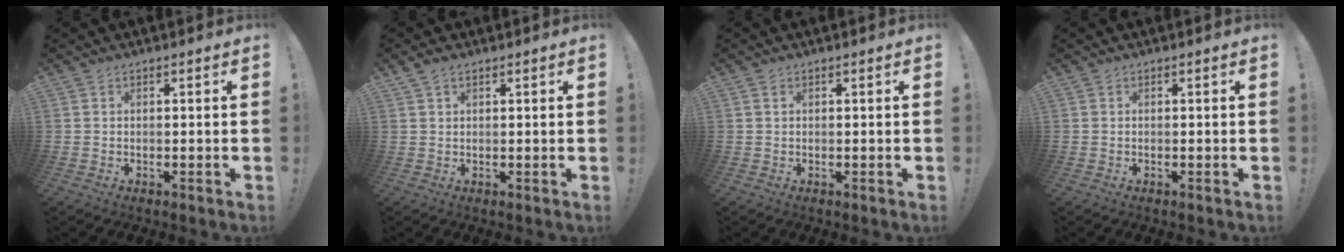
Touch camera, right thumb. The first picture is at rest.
{"total": 2.1, "force": [1.6, 0.9, 1.1], "torque": [-0.019, -0.004, 0.029]}
{"total": 0.5, "force": [0.3, 0.3, 0.3], "torque": [-0.004, -0.001, 0.006]}
{"total": 0.0}